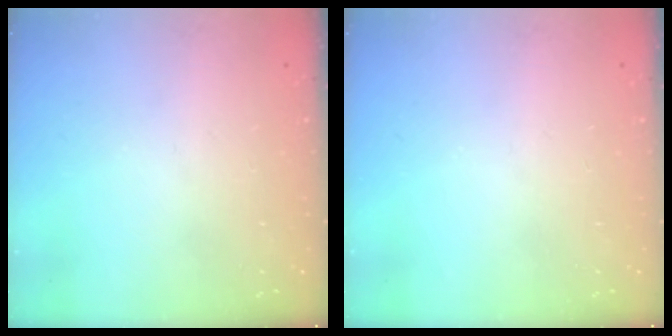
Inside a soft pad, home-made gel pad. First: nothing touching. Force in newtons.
{"total": 0.0}